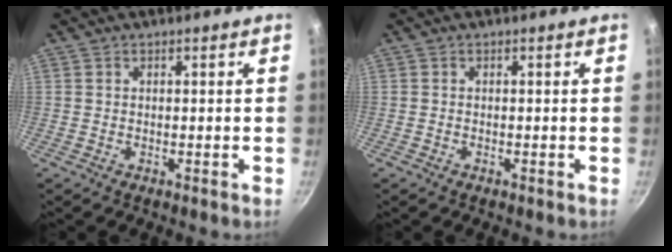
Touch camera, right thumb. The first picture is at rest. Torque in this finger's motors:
{"motor_torque": [0.36, -0.14, -0.28, -0.14, -0.01]}